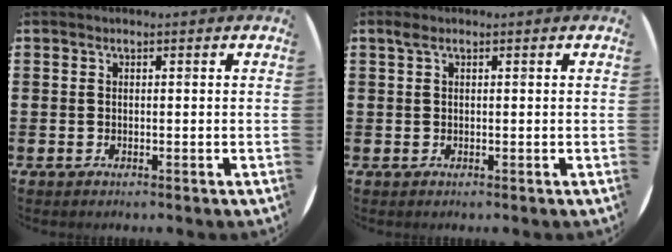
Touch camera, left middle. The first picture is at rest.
{"total": 0.7, "force": [0.4, 0.3, 0.5], "torque": [-0.010, 0.004, 0.006]}